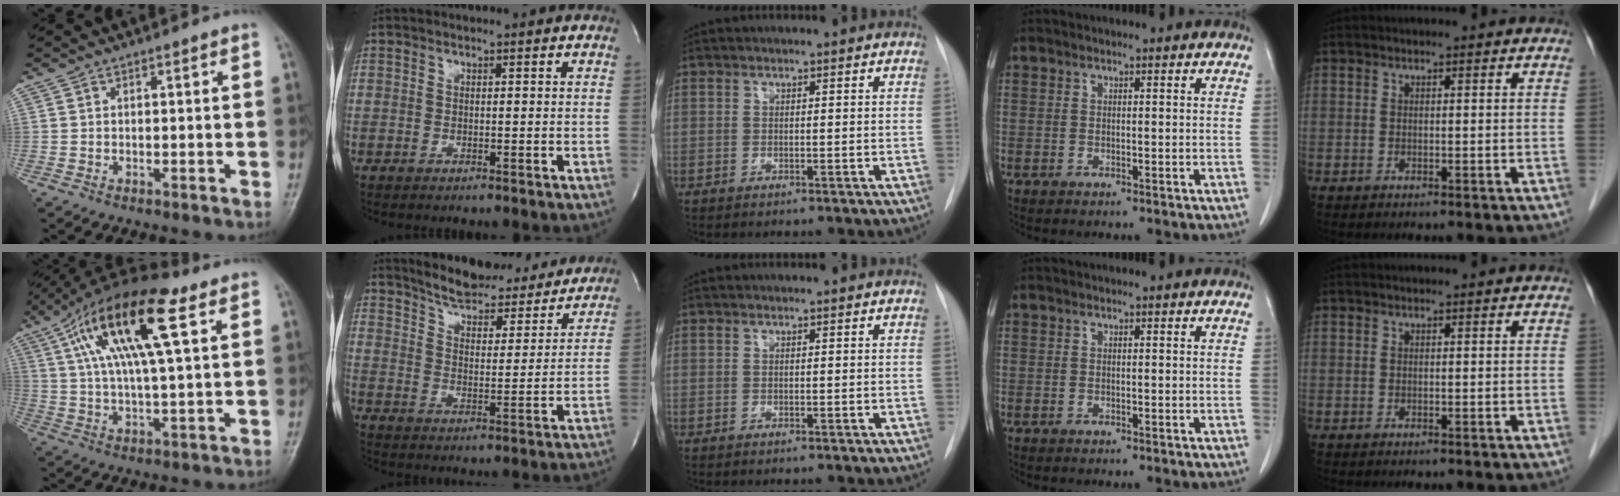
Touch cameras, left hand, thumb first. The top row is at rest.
{"thumb": {"total": 19.4, "force": [7.7, 5.7, 16.9], "torque": [-0.314, 0.009, 0.133]}, "index": {"total": 17.0, "force": [15.7, 4.0, 5.1], "torque": [-0.062, -0.013, 0.216]}}